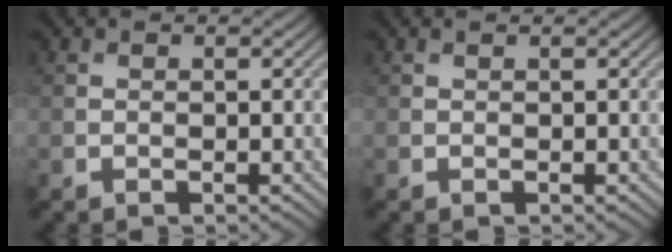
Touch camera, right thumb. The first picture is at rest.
{"total": 0.0}